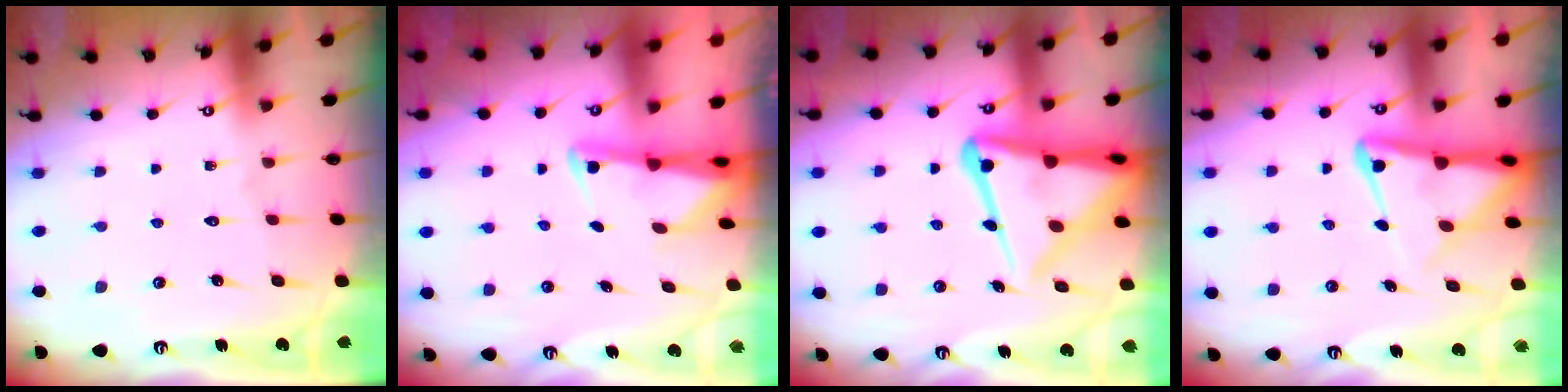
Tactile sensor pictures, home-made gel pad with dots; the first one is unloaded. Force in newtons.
{"total": 2.3, "press": 2.2, "slide": 0.5}
{"total": 14.9, "press": 14.8, "slide": 1.5}
{"total": 8.3, "press": 8.3, "slide": 0.9}